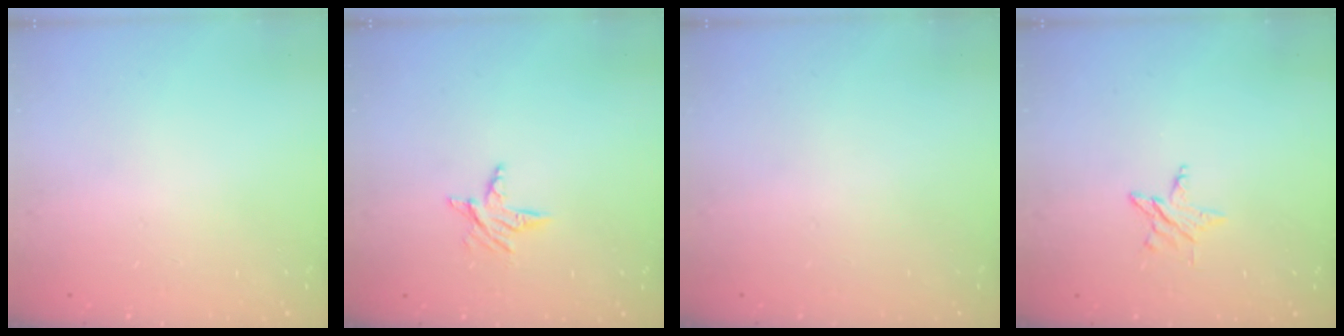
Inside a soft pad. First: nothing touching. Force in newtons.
{"total": 5.9, "press": 5.9, "slide": 0.4}
{"total": 0.0}
{"total": 2.8, "press": 2.7, "slide": 0.3}